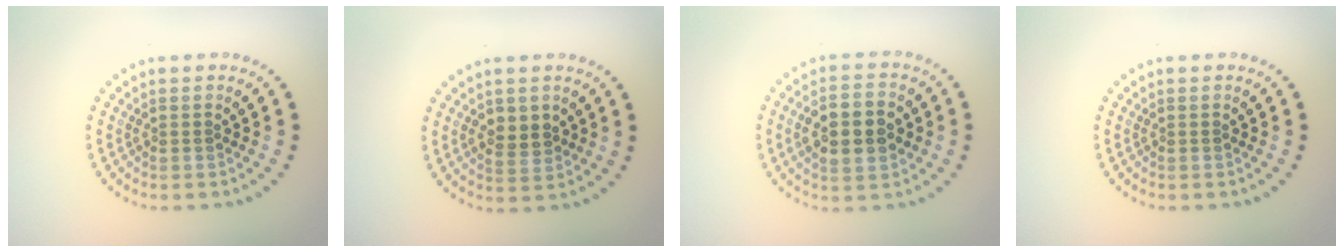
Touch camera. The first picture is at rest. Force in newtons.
{"total": 2.5, "press": 2.4, "slide": 0.5}
{"total": 5.6, "press": 5.6, "slide": 0.4}
{"total": 0.0}